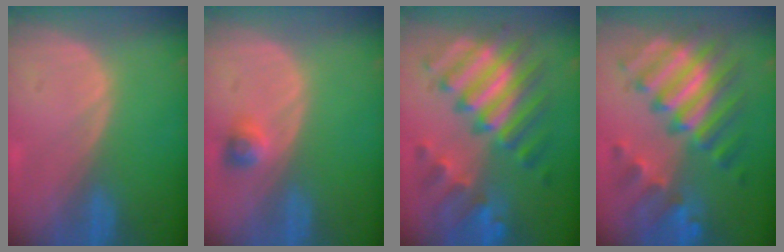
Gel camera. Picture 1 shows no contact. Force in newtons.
{"total": 2.3, "press": 2.2, "slide": 0.7}
{"total": 11.8, "press": 11.8, "slide": 1.2}
{"total": 11.4, "press": 11.3, "slide": 1.3}